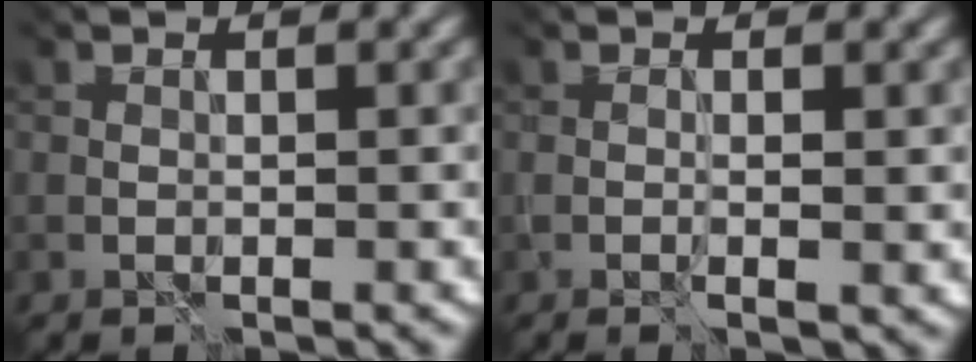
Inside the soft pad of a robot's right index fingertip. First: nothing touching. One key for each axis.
{"total": 1.1, "fx": -0.2, "fy": 0.1, "fz": 1.1, "tx": -0.021, "ty": -0.008, "tz": 0.001}